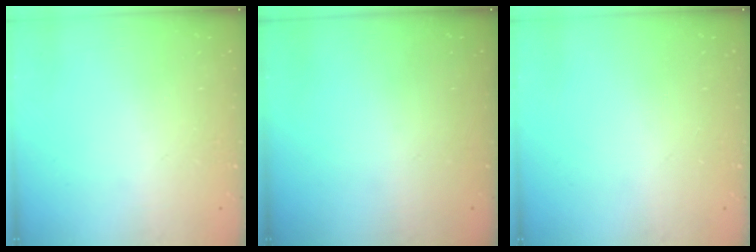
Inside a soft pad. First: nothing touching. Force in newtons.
{"total": 0.0}
{"total": 0.0}